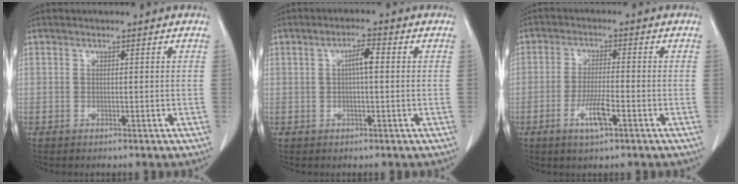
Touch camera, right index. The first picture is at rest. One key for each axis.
{"total": 3.1, "fx": 0.4, "fy": 0.4, "fz": 3.0, "tx": -0.053, "ty": 0.007, "tz": 0.005}
{"total": 5.2, "fx": -2.4, "fy": 0.5, "fz": 4.6, "tx": -0.091, "ty": -0.007, "tz": -0.045}